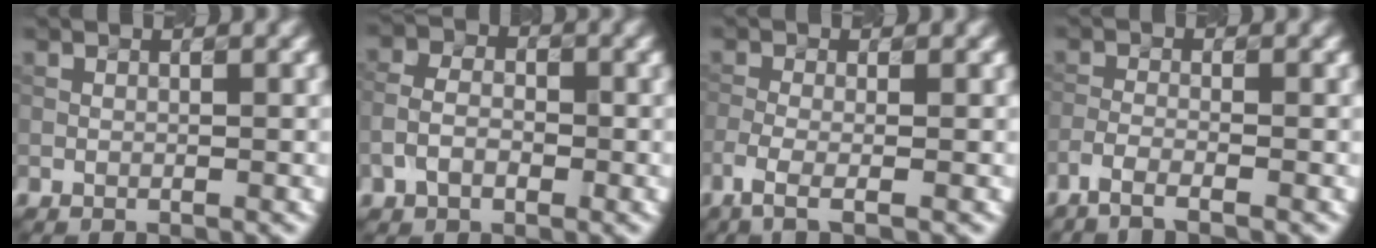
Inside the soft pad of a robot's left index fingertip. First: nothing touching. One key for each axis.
{"total": 3.0, "fx": -1.0, "fy": 2.2, "fz": 1.8, "tx": -0.039, "ty": 0.008, "tz": -0.024}
{"total": 3.2, "fx": -1.5, "fy": 1.1, "fz": 2.6, "tx": -0.053, "ty": -0.005, "tz": -0.038}
{"total": 2.4, "fx": -1.9, "fy": 0.5, "fz": 1.4, "tx": -0.031, "ty": 0.001, "tz": -0.046}